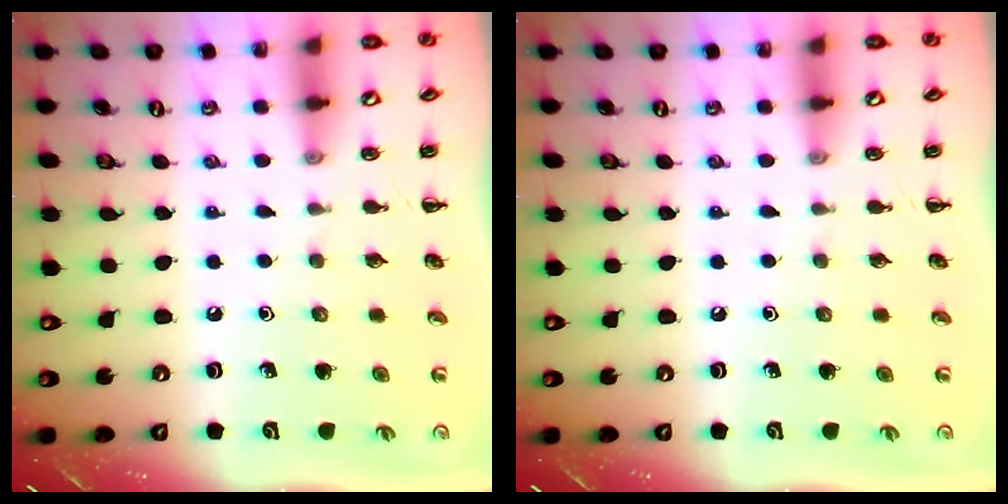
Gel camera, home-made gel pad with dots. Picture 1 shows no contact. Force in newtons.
{"total": 0.0}